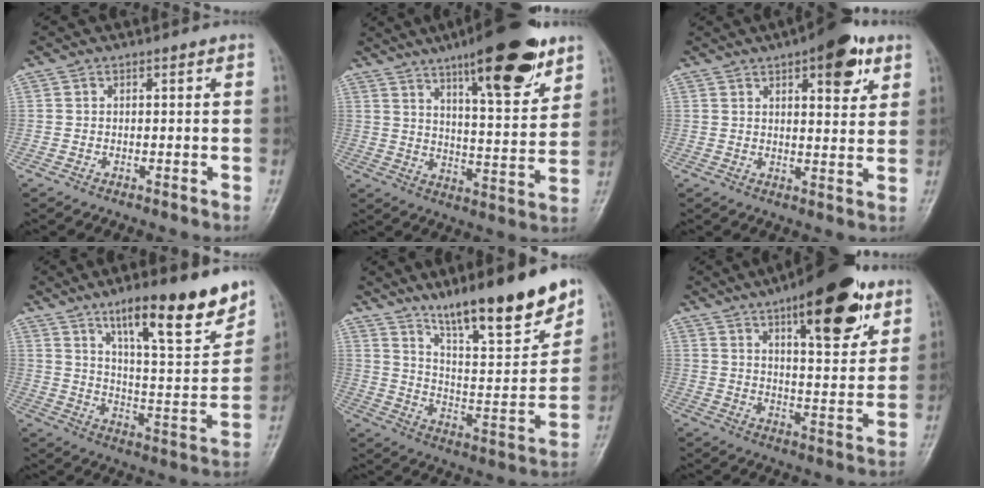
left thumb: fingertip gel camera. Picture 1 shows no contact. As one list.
[{"total": 18.8, "force": [11.7, 4.8, 13.9], "torque": [-0.174, -0.058, 0.180]}, {"total": 10.7, "force": [5.6, 4.2, 8.2], "torque": [-0.083, -0.019, 0.071]}, {"total": 17.7, "force": [11.7, 3.8, 12.7], "torque": [-0.162, -0.070, 0.192]}, {"total": 18.8, "force": [13.4, 3.8, 12.6], "torque": [-0.162, -0.082, 0.225]}, {"total": 18.5, "force": [10.4, 6.2, 13.9], "torque": [-0.165, -0.043, 0.153]}]